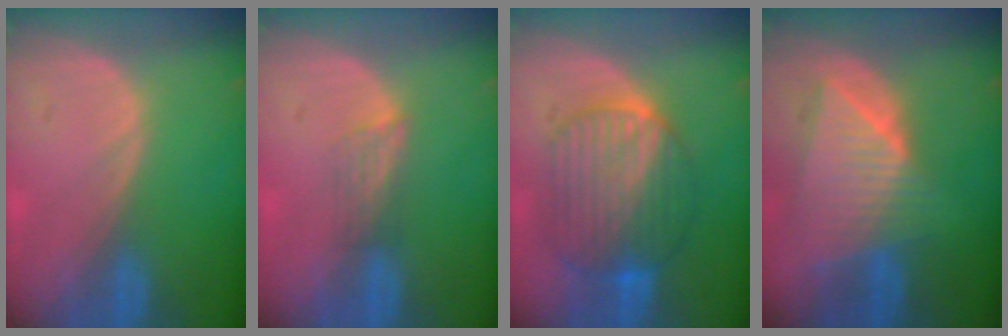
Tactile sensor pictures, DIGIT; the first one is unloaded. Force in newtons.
{"total": 2.4, "press": 1.9, "slide": 1.5}
{"total": 10.2, "press": 10.2, "slide": 0.9}
{"total": 9.1, "press": 8.0, "slide": 4.3}